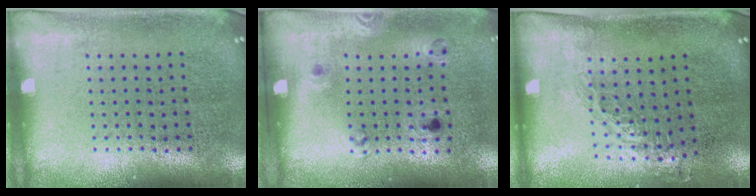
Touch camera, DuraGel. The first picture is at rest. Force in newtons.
{"total": 1.2, "press": 0.7, "slide": 1.0}
{"total": 0.8, "press": 0.8, "slide": 0.2}